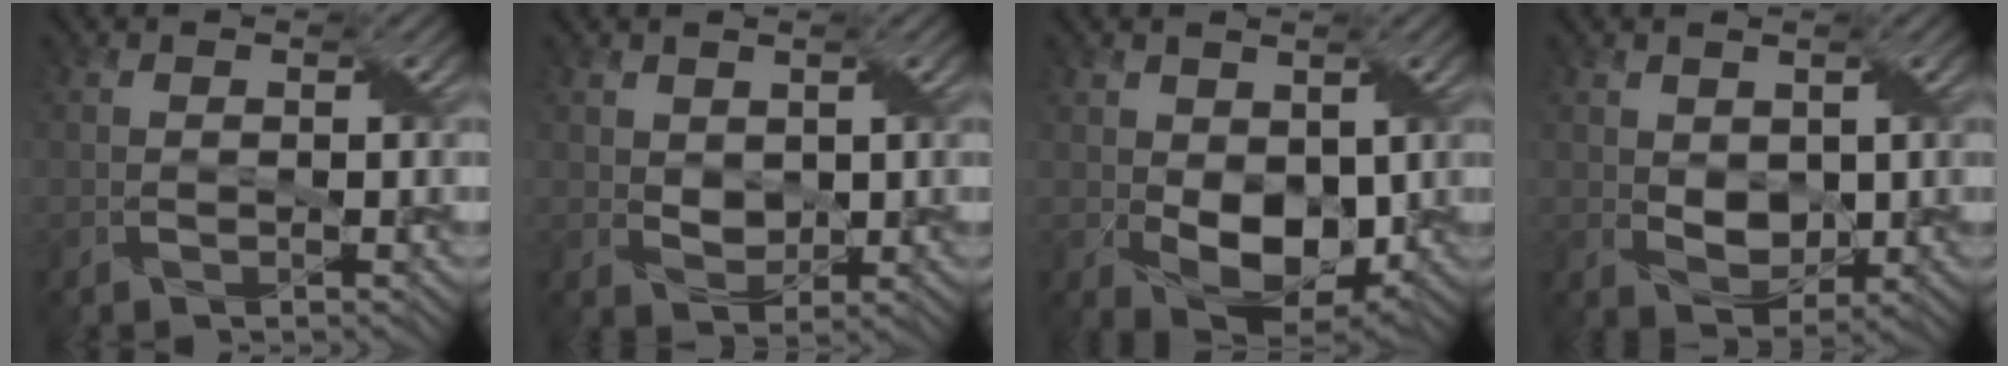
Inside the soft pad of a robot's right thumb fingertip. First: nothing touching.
{"total": 2.5, "force": [1.1, 1.8, 1.3], "torque": [-0.032, -0.003, 0.021]}
{"total": 7.2, "force": [0.0, 5.1, 5.1], "torque": [-0.098, -0.020, 0.008]}
{"total": 3.7, "force": [0.8, 2.7, 2.4], "torque": [-0.049, -0.007, 0.018]}